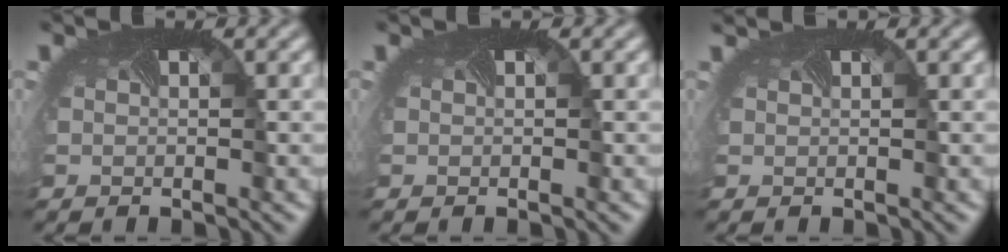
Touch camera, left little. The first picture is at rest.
{"total": 0.0}
{"total": 0.7, "force": [0.7, -0.1, 0.0], "torque": [-0.001, 0.001, 0.001]}